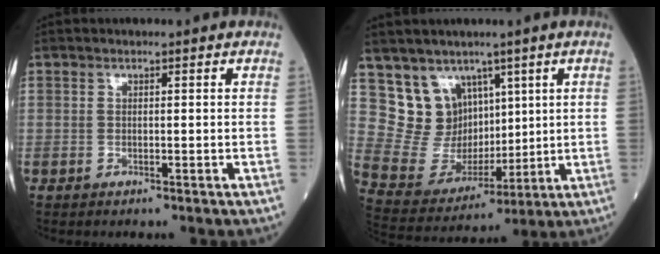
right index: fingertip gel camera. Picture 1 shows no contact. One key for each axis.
{"total": 9.5, "fx": 5.5, "fy": 7.1, "fz": 3.2, "tx": -0.072, "ty": 0.027, "tz": 0.125}